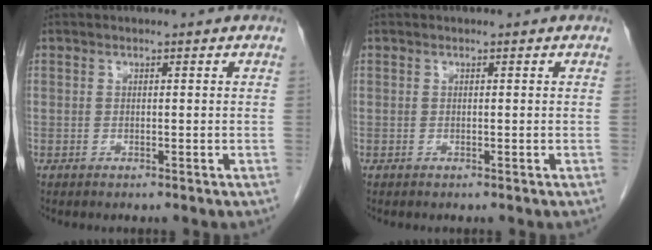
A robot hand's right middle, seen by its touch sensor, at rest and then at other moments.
{"total": 0.0}